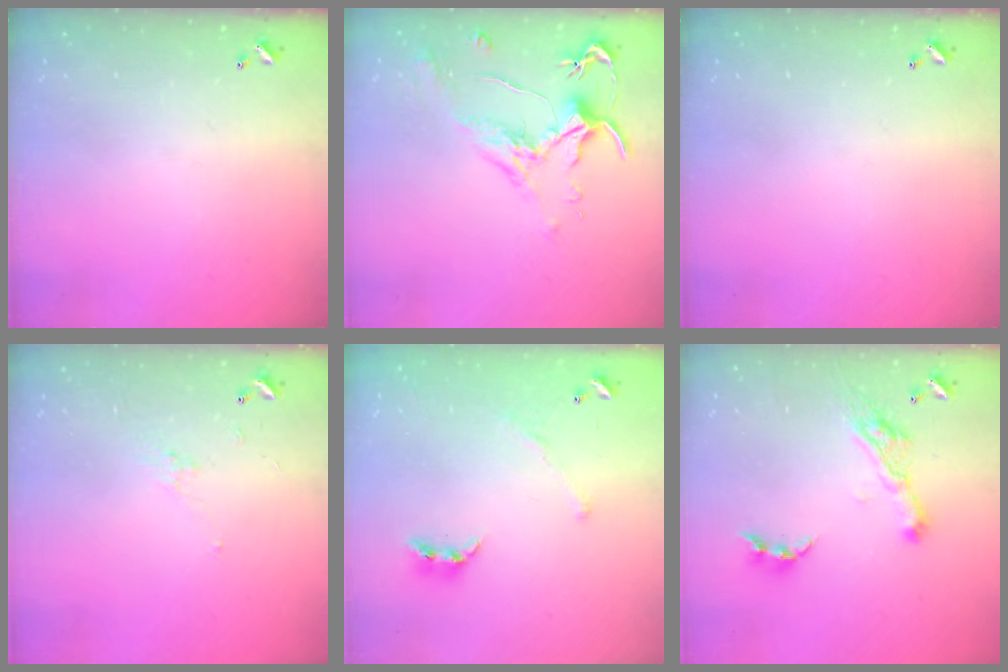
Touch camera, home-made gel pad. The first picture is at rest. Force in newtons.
{"total": 1.9, "press": 1.9, "slide": 0.6}
{"total": 0.0}
{"total": 1.3, "press": 1.3, "slide": 0.3}
{"total": 2.9, "press": 2.7, "slide": 1.0}
{"total": 7.9, "press": 7.8, "slide": 1.1}